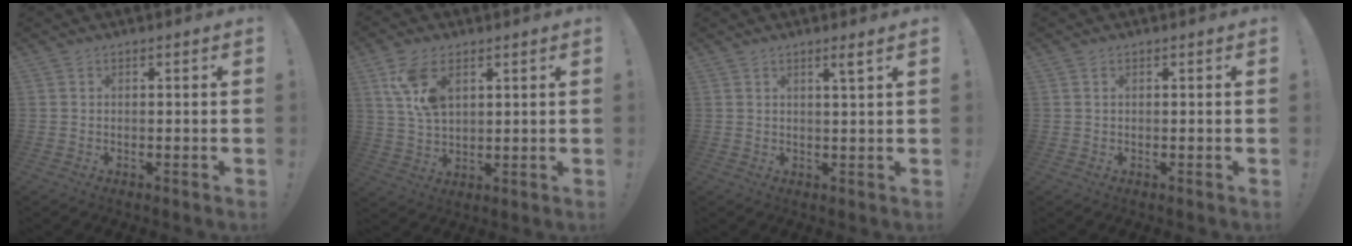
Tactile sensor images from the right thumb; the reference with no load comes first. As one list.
[{"total": 10.0, "force": [4.8, 5.5, 6.9], "torque": [-0.124, -0.015, 0.090]}, {"total": 3.2, "force": [1.7, -0.5, 2.7], "torque": [-0.047, -0.006, 0.024]}, {"total": 0.6, "force": [0.4, 0.1, 0.5], "torque": [-0.011, 0.001, 0.007]}]